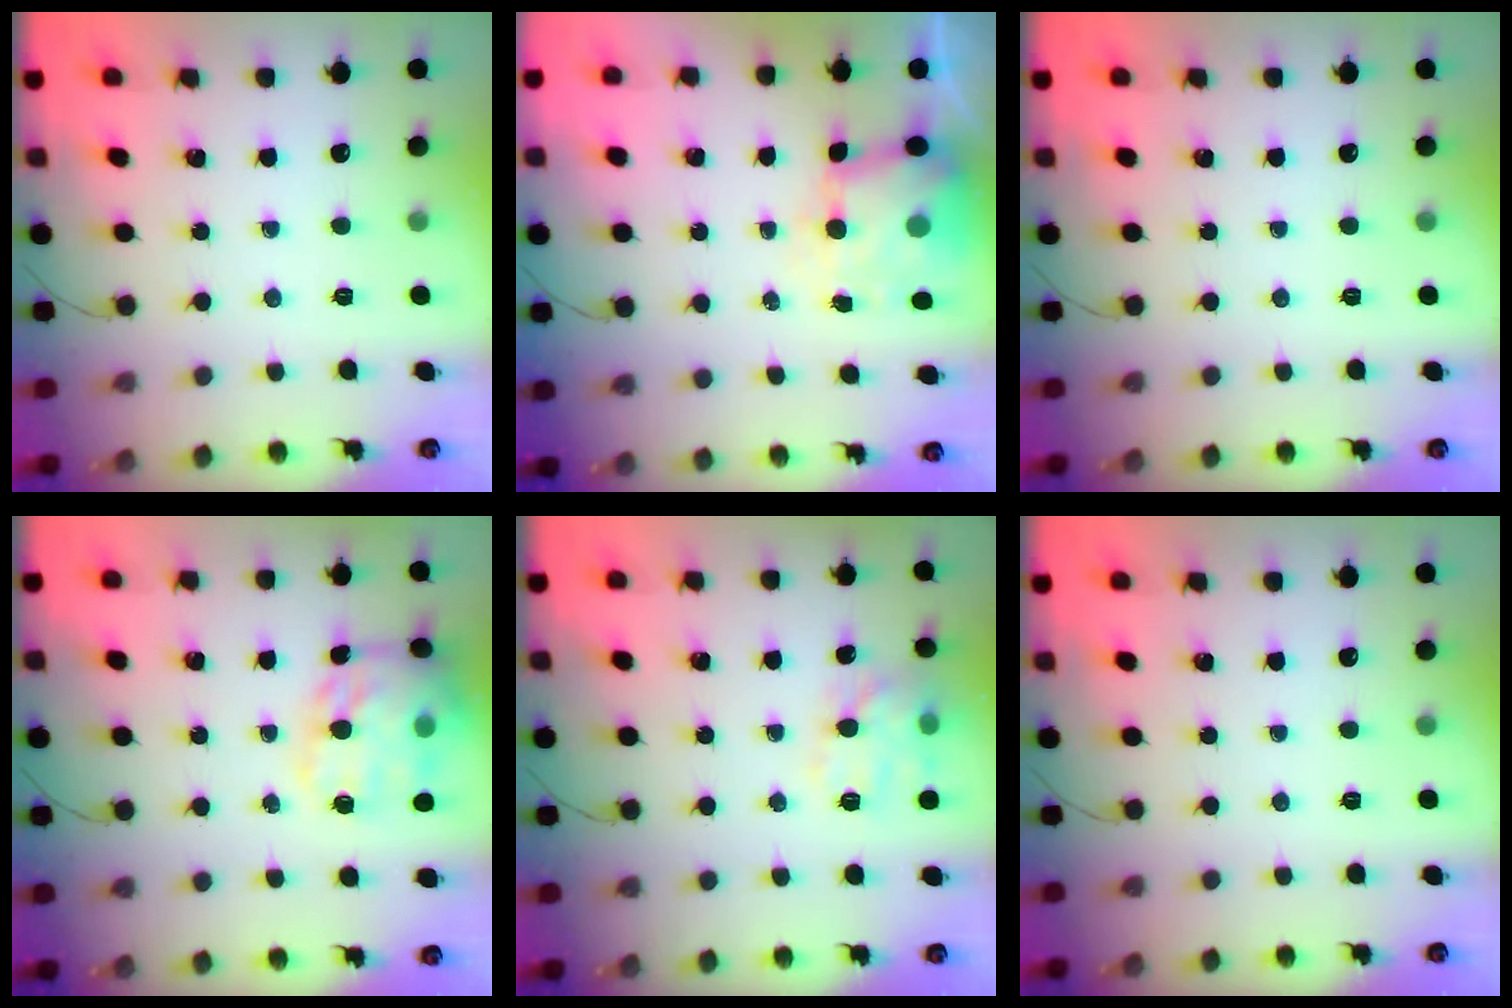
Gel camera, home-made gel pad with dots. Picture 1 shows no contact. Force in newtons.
{"total": 6.7, "press": 6.5, "slide": 1.4}
{"total": 0.0}
{"total": 21.1, "press": 20.9, "slide": 2.9}
{"total": 12.3, "press": 12.3, "slide": 0.2}
{"total": 0.0}